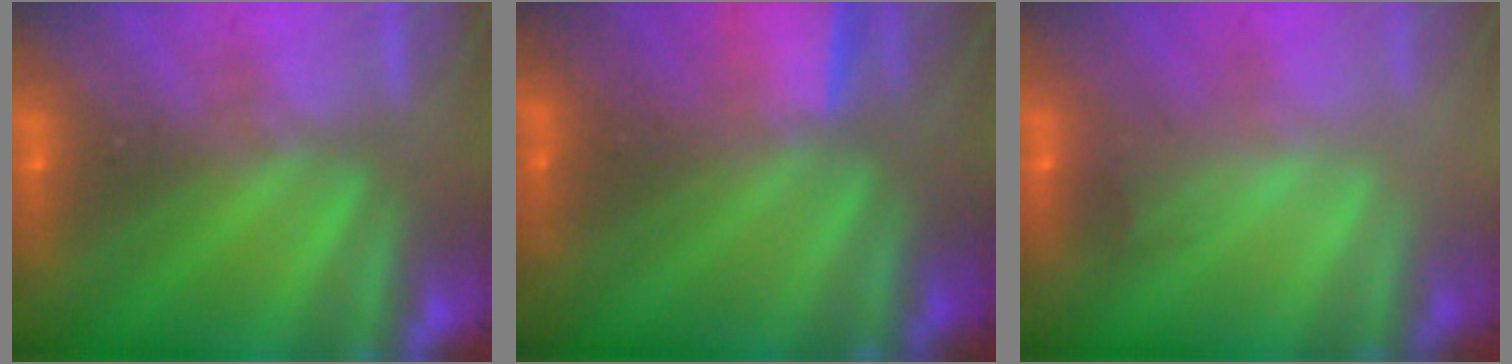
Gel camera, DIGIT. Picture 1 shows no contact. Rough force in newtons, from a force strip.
{"total": 1.6}
{"total": 2.1}